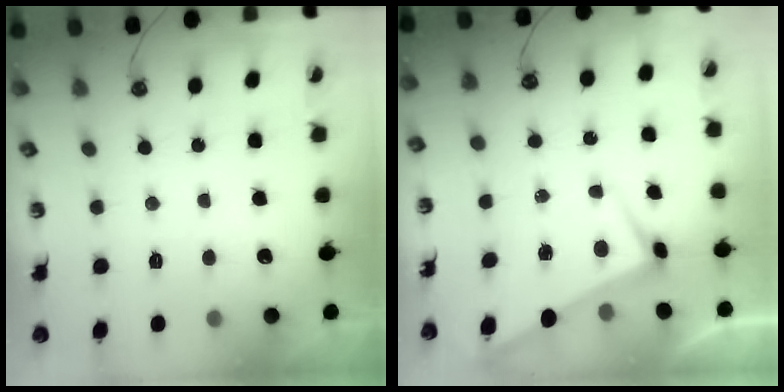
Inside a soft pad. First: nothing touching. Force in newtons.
{"total": 1.0, "press": 0.9, "slide": 0.4}